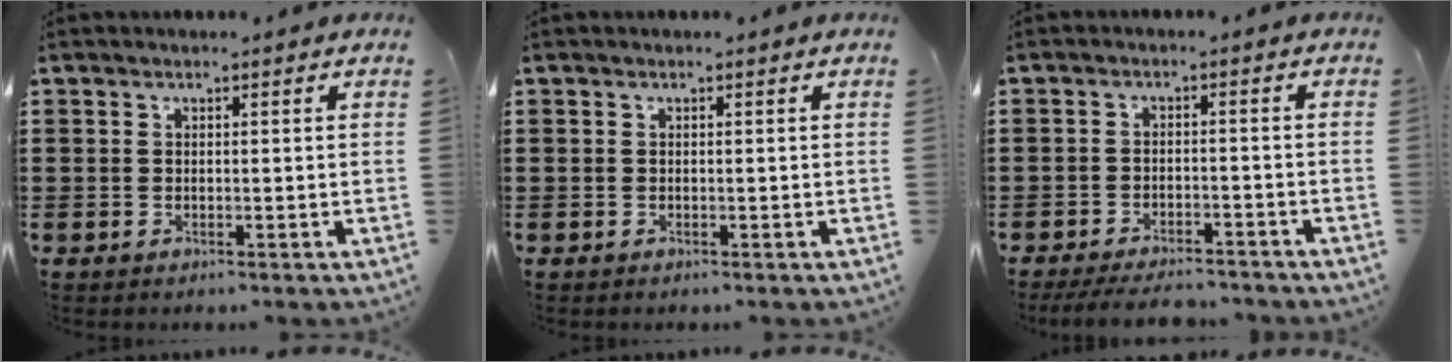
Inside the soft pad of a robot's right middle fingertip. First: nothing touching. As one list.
[{"total": 0.0}, {"total": 4.0, "force": [-3.8, 0.6, 1.0], "torque": [-0.024, 0.001, -0.077]}]